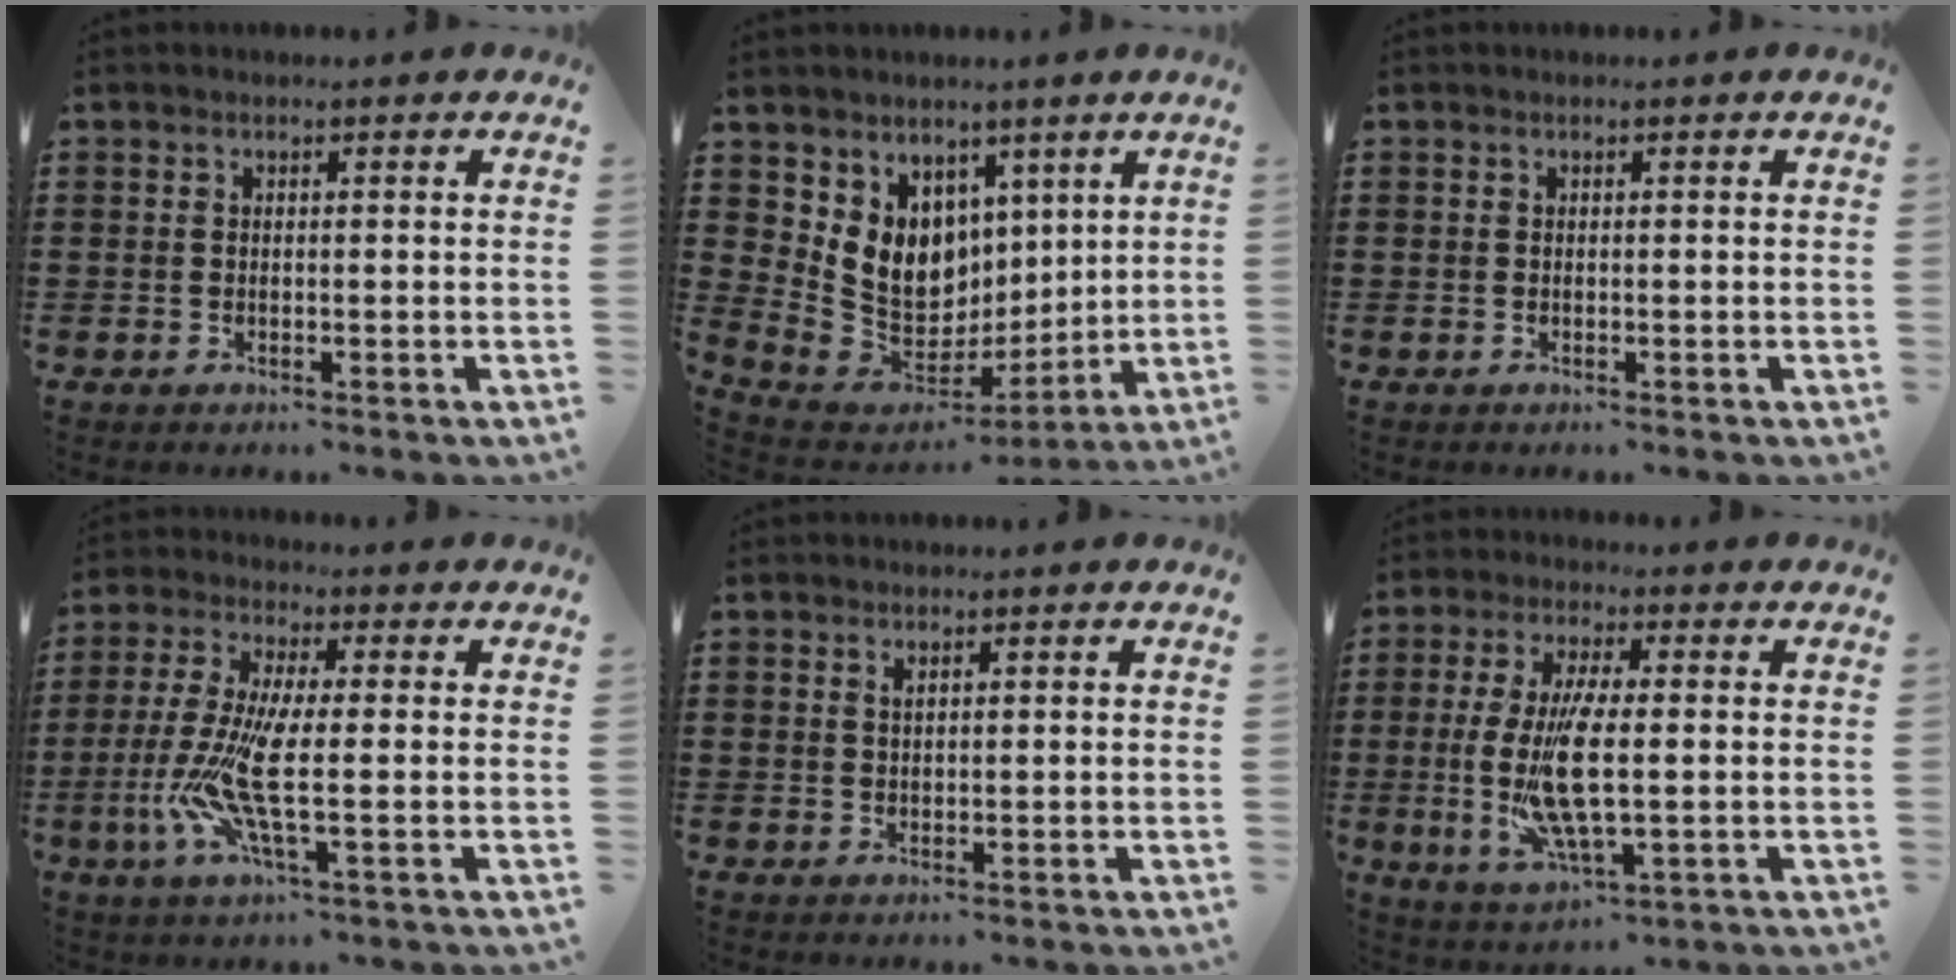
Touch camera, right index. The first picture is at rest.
{"total": 9.7, "force": [3.3, 8.7, 2.8], "torque": [-0.104, -0.042, 0.069]}
{"total": 0.0}
{"total": 10.2, "force": [-2.1, 2.0, 9.8], "torque": [-0.228, -0.028, -0.046]}
{"total": 0.7, "force": [0.4, 0.3, 0.5], "torque": [-0.011, 0.004, 0.008]}
{"total": 10.9, "force": [-0.9, 2.9, 10.5], "torque": [-0.221, -0.020, -0.017]}